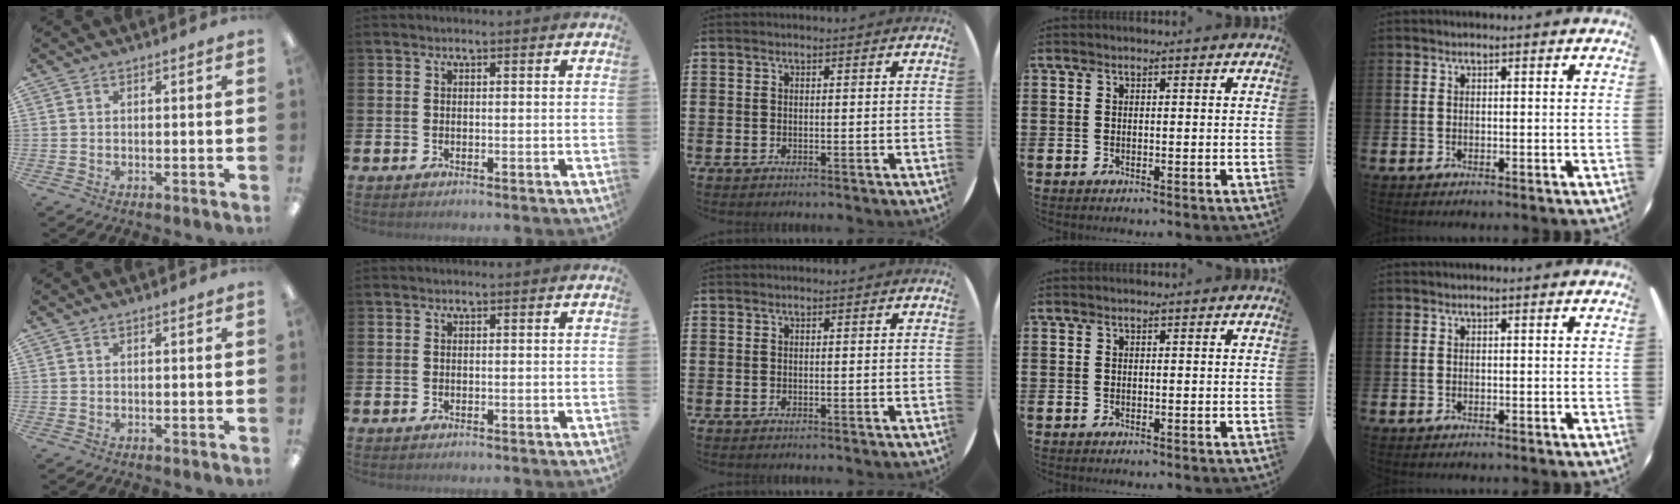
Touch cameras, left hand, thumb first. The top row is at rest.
{}